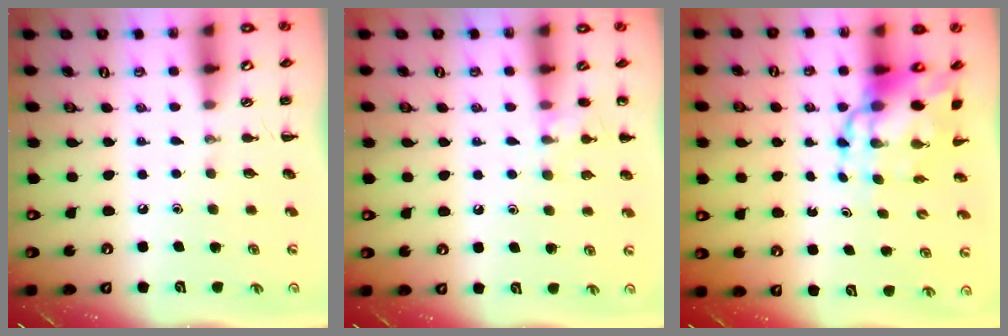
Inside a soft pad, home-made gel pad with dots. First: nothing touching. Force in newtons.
{"total": 7.5, "press": 7.2, "slide": 2.3}
{"total": 9.8, "press": 9.5, "slide": 2.5}